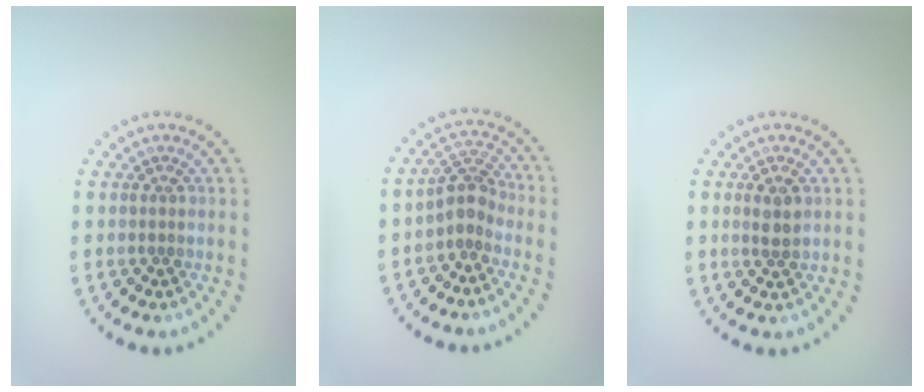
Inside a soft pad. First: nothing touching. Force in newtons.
{"total": 2.5, "press": 1.9, "slide": 1.7}
{"total": 1.9, "press": 1.8, "slide": 0.3}